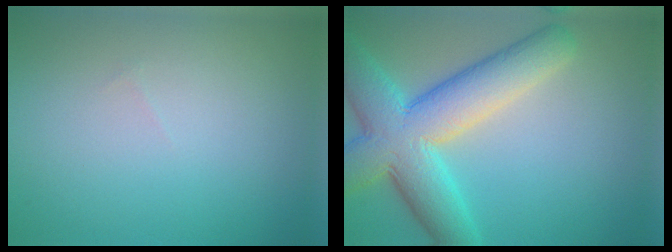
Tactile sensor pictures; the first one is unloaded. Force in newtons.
{"total": 9.5, "press": 9.5, "slide": 0.3}